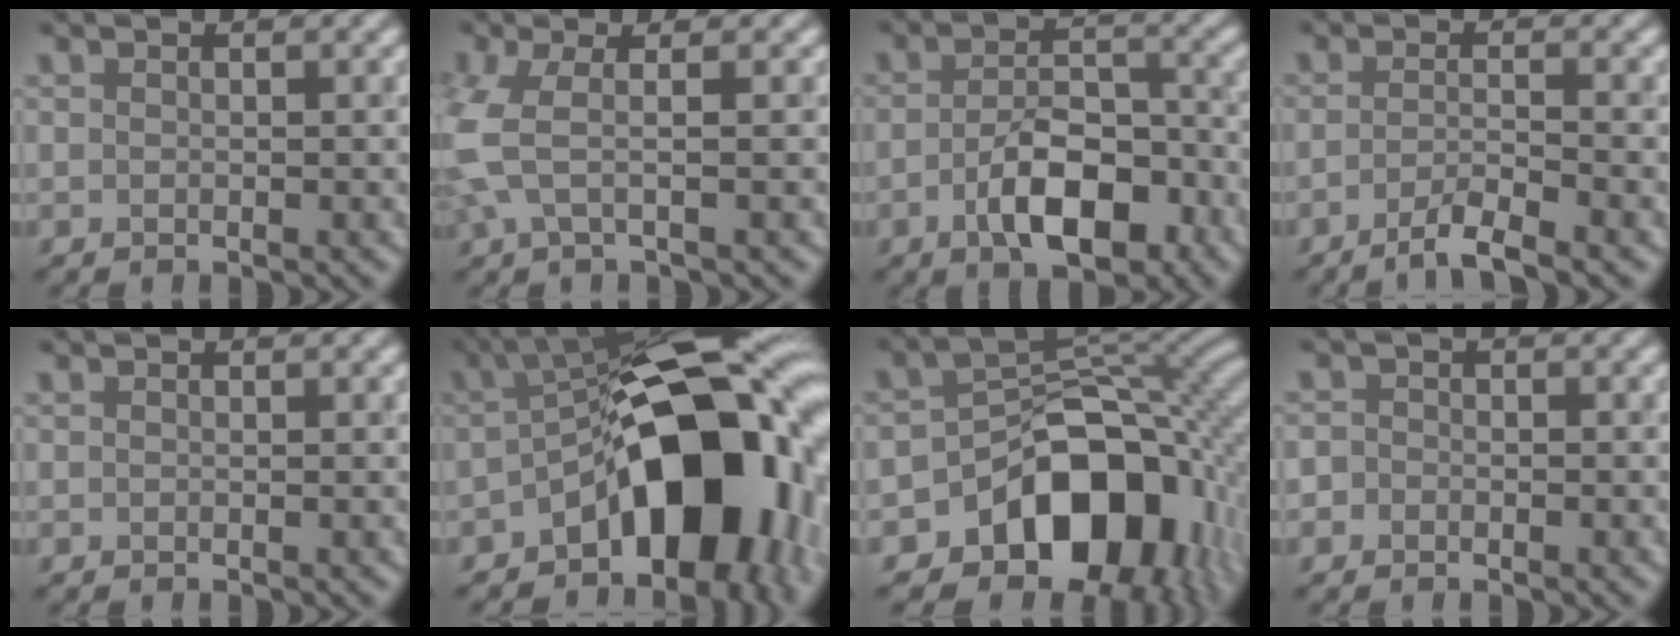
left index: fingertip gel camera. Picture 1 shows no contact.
{"total": 3.6, "force": [-0.1, 1.1, 3.4], "torque": [-0.086, -0.002, -0.008]}
{"total": 6.5, "force": [-3.0, 3.1, 4.9], "torque": [-0.080, 0.004, -0.047]}
{"total": 3.2, "force": [-2.0, 0.6, 2.4], "torque": [-0.037, 0.003, -0.052]}
{"total": 0.0}
{"total": 15.7, "force": [-3.9, 8.0, 13.0], "torque": [-0.134, 0.015, -0.065]}
{"total": 13.8, "force": [-6.2, 9.6, 7.6], "torque": [-0.096, -0.016, -0.099]}
{"total": 1.5, "force": [-0.3, 1.5, 0.2], "torque": [0.014, 0.007, -0.022]}